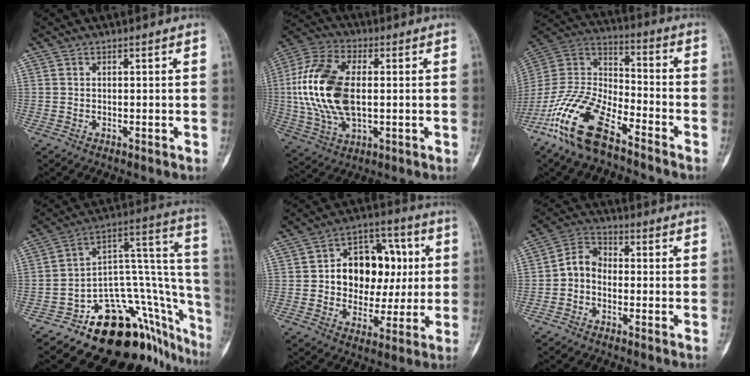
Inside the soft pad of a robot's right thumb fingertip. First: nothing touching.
{"total": 18.6, "force": [0.6, 10.5, 15.3], "torque": [-0.320, 0.007, 0.014]}
{"total": 18.1, "force": [-11.7, 7.1, 11.8], "torque": [-0.236, 0.063, -0.224]}
{"total": 25.1, "force": [-14.5, 11.9, 16.6], "torque": [-0.093, 0.151, -0.201]}
{"total": 15.8, "force": [1.4, 11.6, 10.7], "torque": [-0.105, 0.025, 0.023]}
{"total": 5.6, "force": [-1.5, 4.2, 3.4], "torque": [-0.048, 0.026, -0.045]}